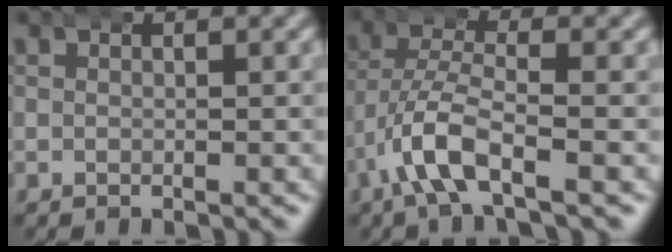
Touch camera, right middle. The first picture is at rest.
{"total": 4.5, "force": [-1.7, 1.6, 3.9], "torque": [-0.103, -0.018, -0.018]}